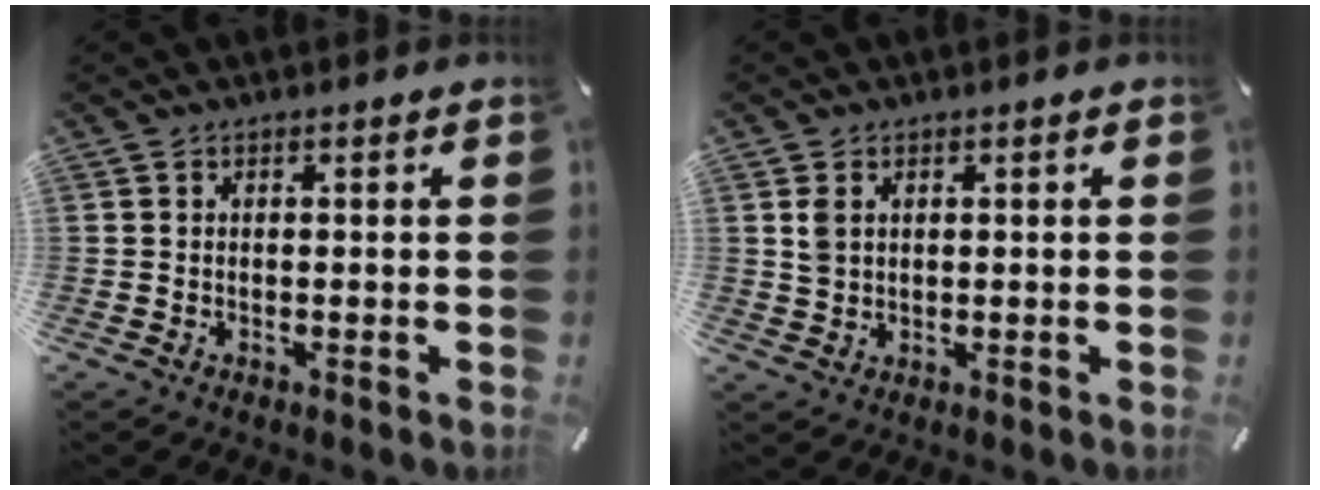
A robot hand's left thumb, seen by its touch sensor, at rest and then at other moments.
{"total": 2.9, "force": [1.1, 2.3, 1.3], "torque": [-0.029, 0.006, 0.021]}